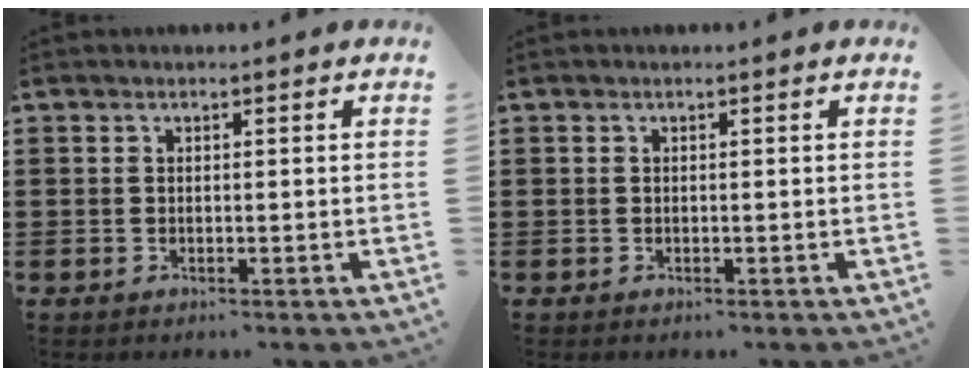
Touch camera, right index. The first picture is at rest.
{"total": 0.0}